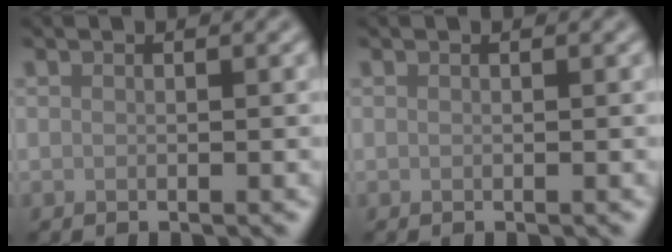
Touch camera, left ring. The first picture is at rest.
{"total": 0.0}